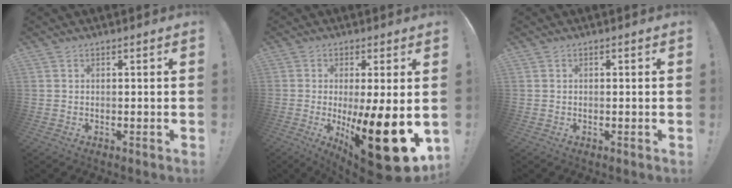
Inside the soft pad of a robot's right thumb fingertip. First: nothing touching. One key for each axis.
{"total": 20.8, "fx": -3.6, "fy": 4.6, "fz": 20.0, "tx": -0.287, "ty": -0.008, "tz": -0.043}
{"total": 0.0}